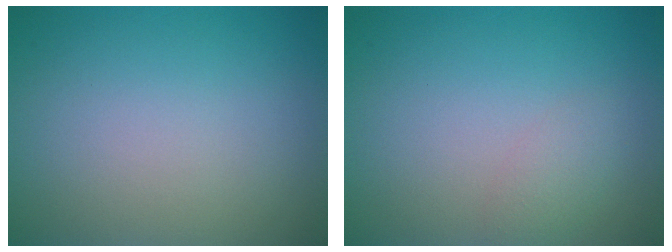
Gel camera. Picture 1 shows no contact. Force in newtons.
{"total": 1.4, "press": 1.4, "slide": 0.1}